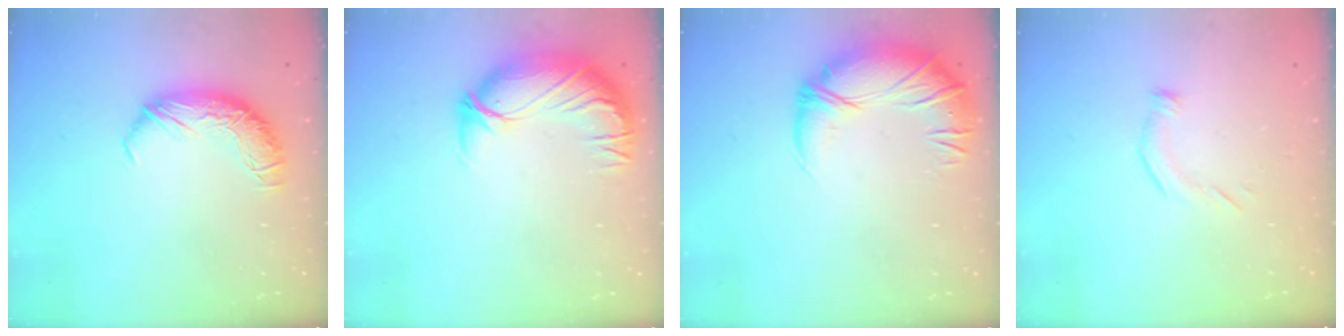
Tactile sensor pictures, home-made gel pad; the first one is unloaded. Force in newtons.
{"total": 2.6, "press": 0.7, "slide": 2.5}
{"total": 2.9, "press": 0.4, "slide": 2.9}
{"total": 4.4, "press": 4.4, "slide": 0.6}